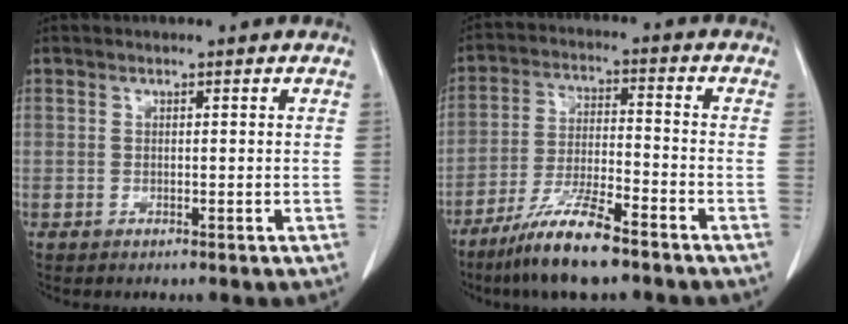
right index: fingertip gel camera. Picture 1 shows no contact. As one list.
[{"total": 10.5, "force": [-7.5, 1.1, 7.2], "torque": [-0.142, -0.023, -0.138]}]